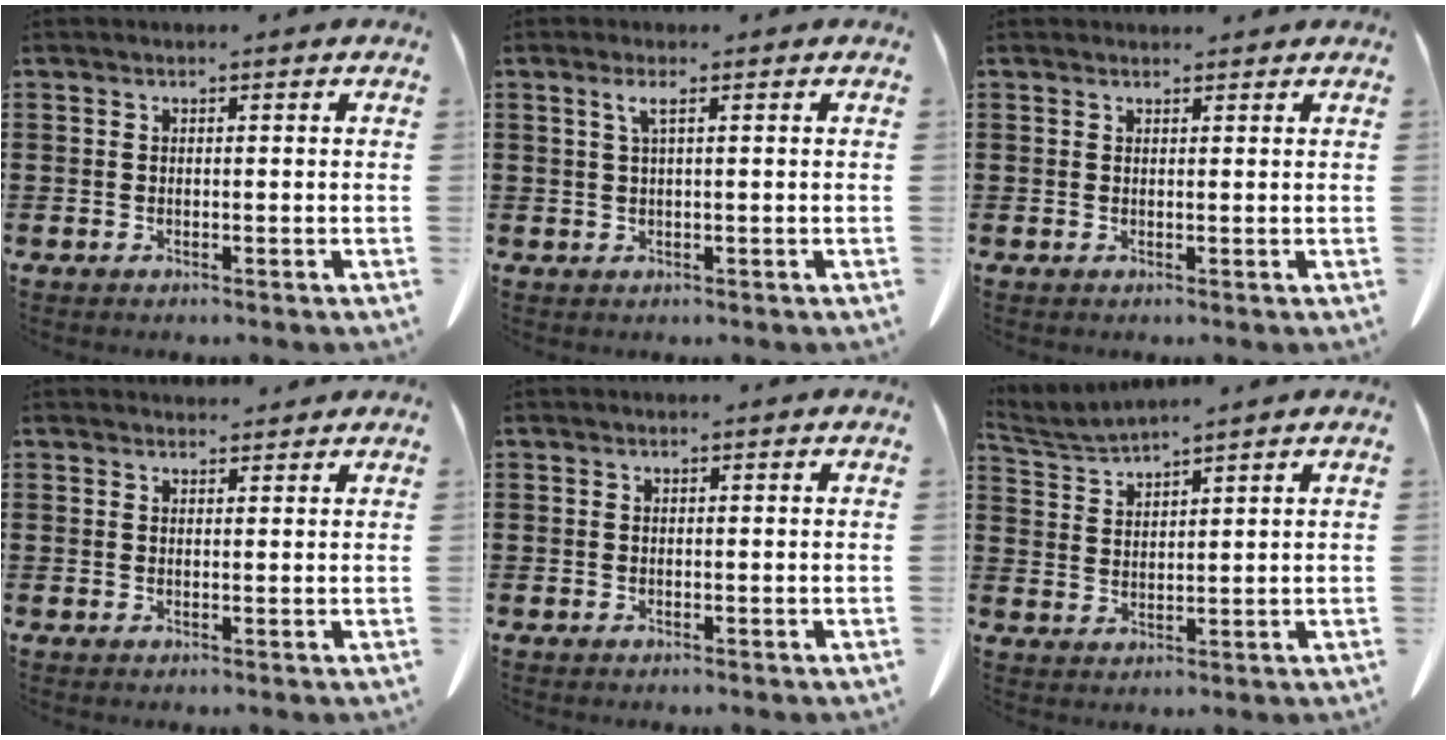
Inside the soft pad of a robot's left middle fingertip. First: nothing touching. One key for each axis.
{"total": 1.8, "fx": 0.6, "fy": 0.1, "fz": 1.6, "tx": -0.034, "ty": 0.001, "tz": 0.010}
{"total": 0.8, "fx": 0.8, "fy": 0.3, "fz": 0.1, "tx": -0.005, "ty": 0.001, "tz": 0.015}
{"total": 1.6, "fx": 1.5, "fy": 0.4, "fz": 0.2, "tx": 0.001, "ty": -0.001, "tz": 0.028}
{"total": 0.0}
{"total": 2.7, "fx": 2.6, "fy": -0.1, "fz": 0.7, "tx": -0.025, "ty": -0.012, "tz": 0.046}